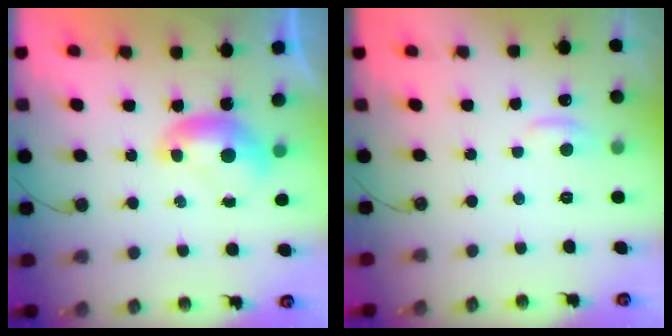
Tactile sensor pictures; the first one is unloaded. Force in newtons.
{"total": 0.8, "press": 0.2, "slide": 0.8}